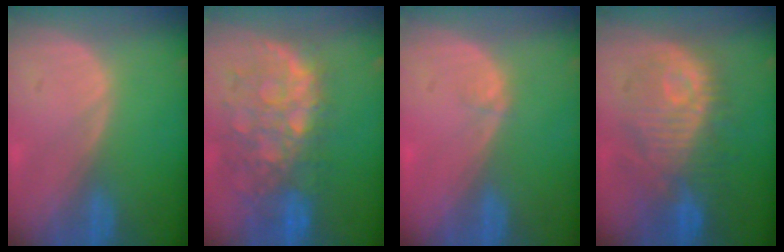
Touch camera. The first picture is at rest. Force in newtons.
{"total": 11.2, "press": 9.7, "slide": 5.5}
{"total": 0.5, "press": 0.5, "slide": 0.2}
{"total": 10.5, "press": 10.2, "slide": 2.3}